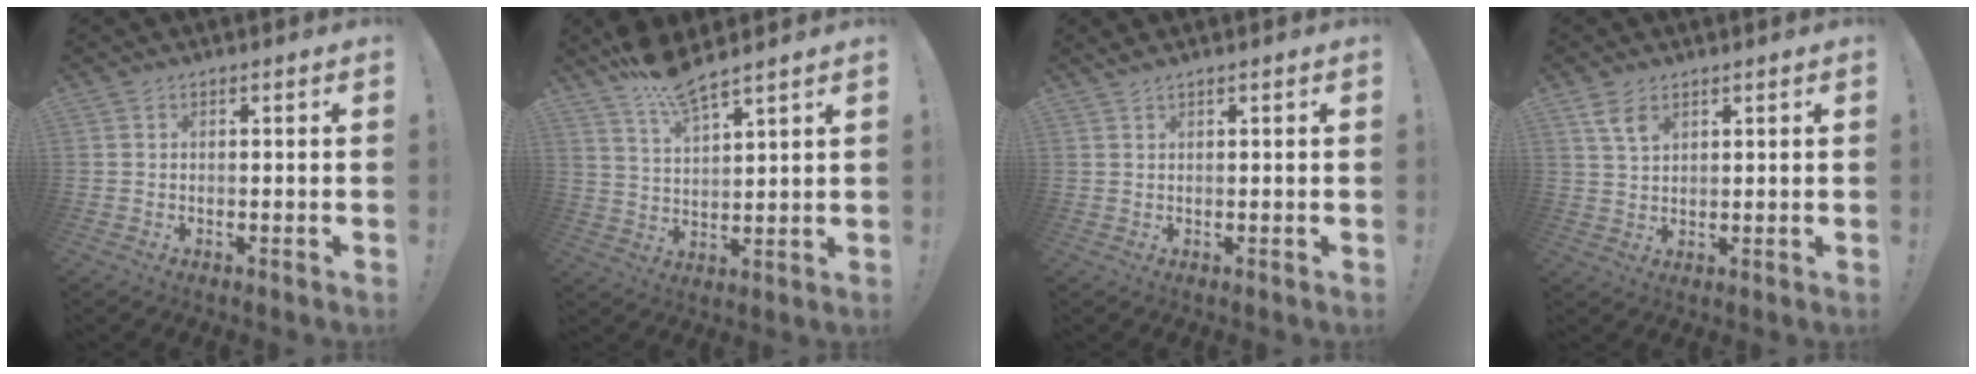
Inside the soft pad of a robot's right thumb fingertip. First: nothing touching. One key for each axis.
{"total": 9.0, "fx": 7.7, "fy": 1.4, "fz": 4.5, "tx": -0.085, "ty": -0.043, "tz": 0.138}
{"total": 1.4, "fx": 1.2, "fy": -0.1, "fz": 0.5, "tx": -0.014, "ty": 0.000, "tz": 0.023}
{"total": 5.0, "fx": 3.0, "fy": 2.6, "fz": 3.1, "tx": -0.052, "ty": -0.010, "tz": 0.055}